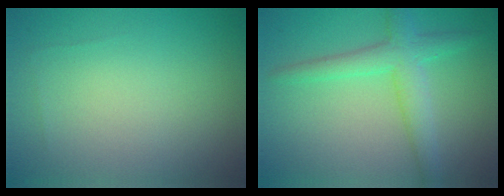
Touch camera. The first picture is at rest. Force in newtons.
{"total": 3.8, "press": 3.8, "slide": 0.2}